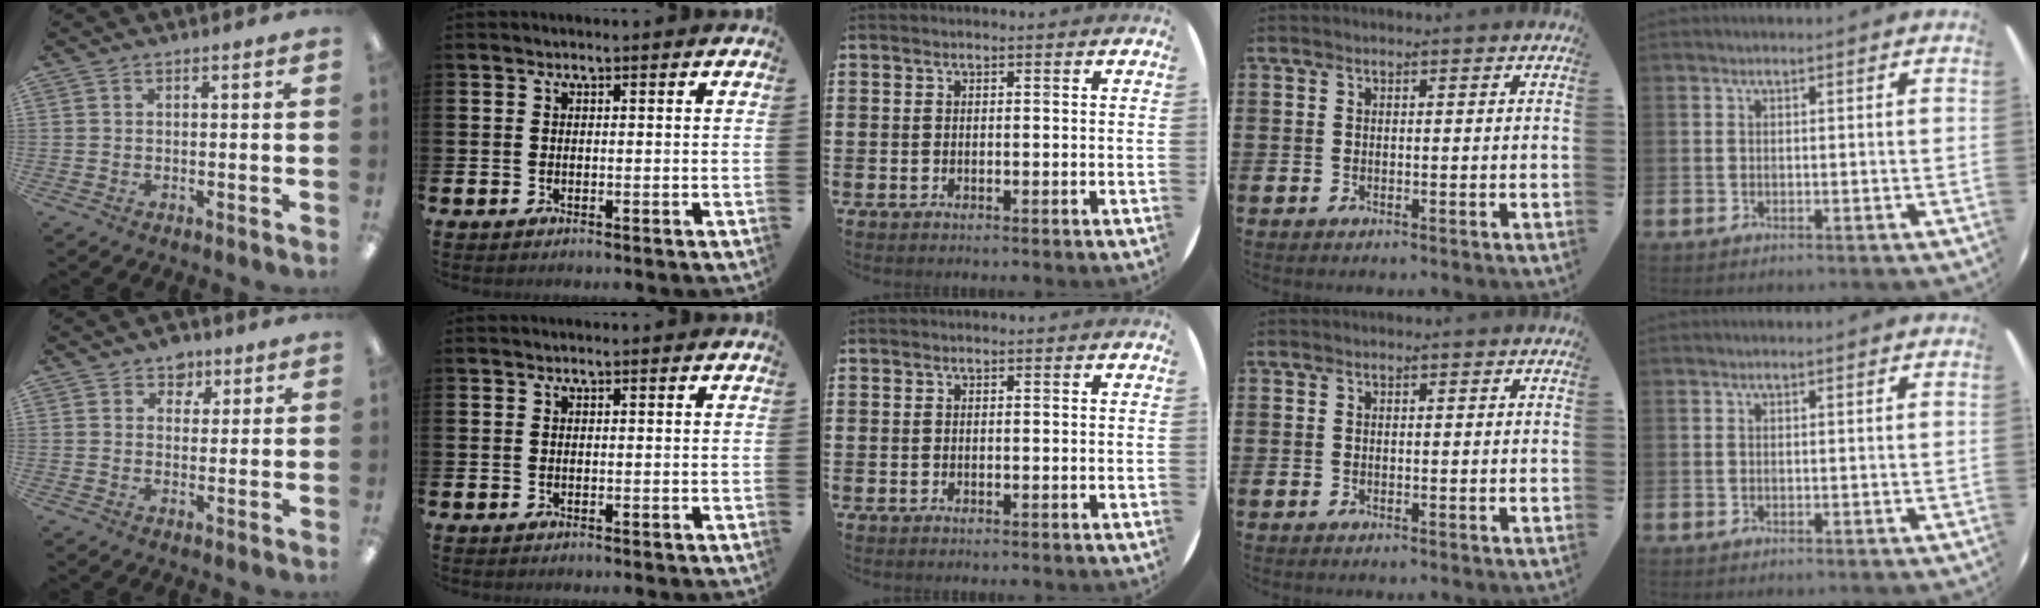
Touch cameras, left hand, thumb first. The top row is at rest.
{"thumb": {"total": 4.7, "force": [3.1, 3.4, 1.0], "torque": [-0.001, -0.012, 0.053]}}